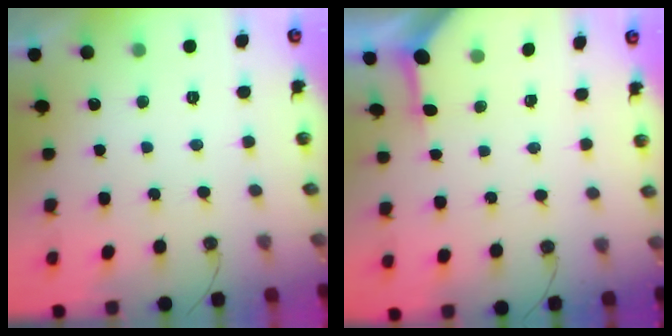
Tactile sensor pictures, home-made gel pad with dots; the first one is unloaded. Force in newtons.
{"total": 3.4, "press": 3.4, "slide": 0.4}